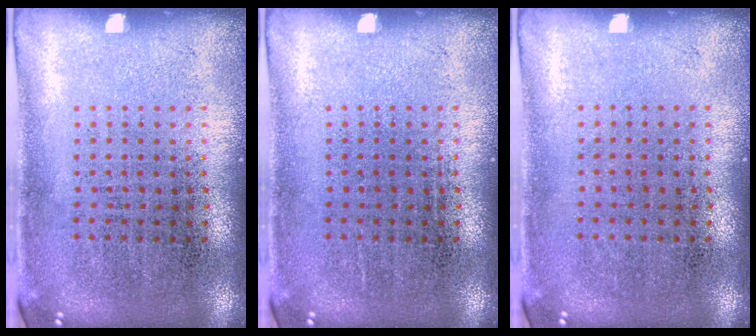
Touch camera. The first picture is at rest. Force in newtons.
{"total": 0.0}
{"total": 0.0}